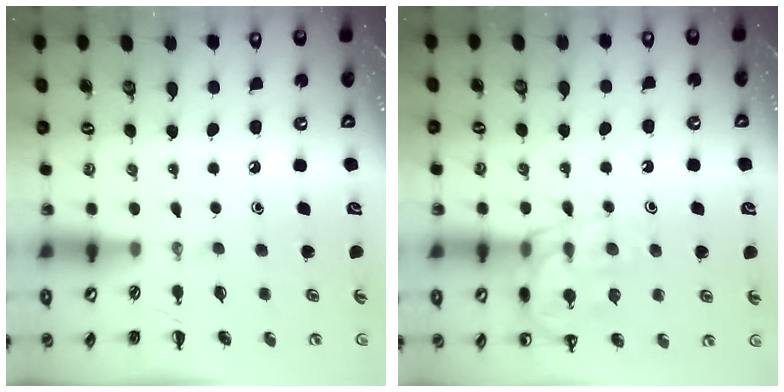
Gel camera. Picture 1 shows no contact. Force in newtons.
{"total": 14.2, "press": 14.1, "slide": 2.0}